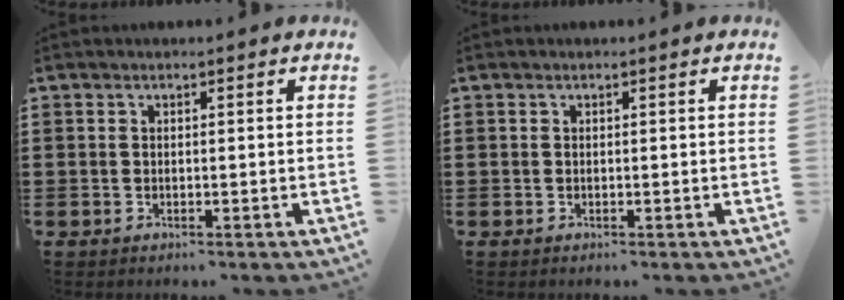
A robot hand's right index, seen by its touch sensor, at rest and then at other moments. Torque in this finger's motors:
{"motor_torque": [-0.01, 0.01, 0.00, -0.01]}